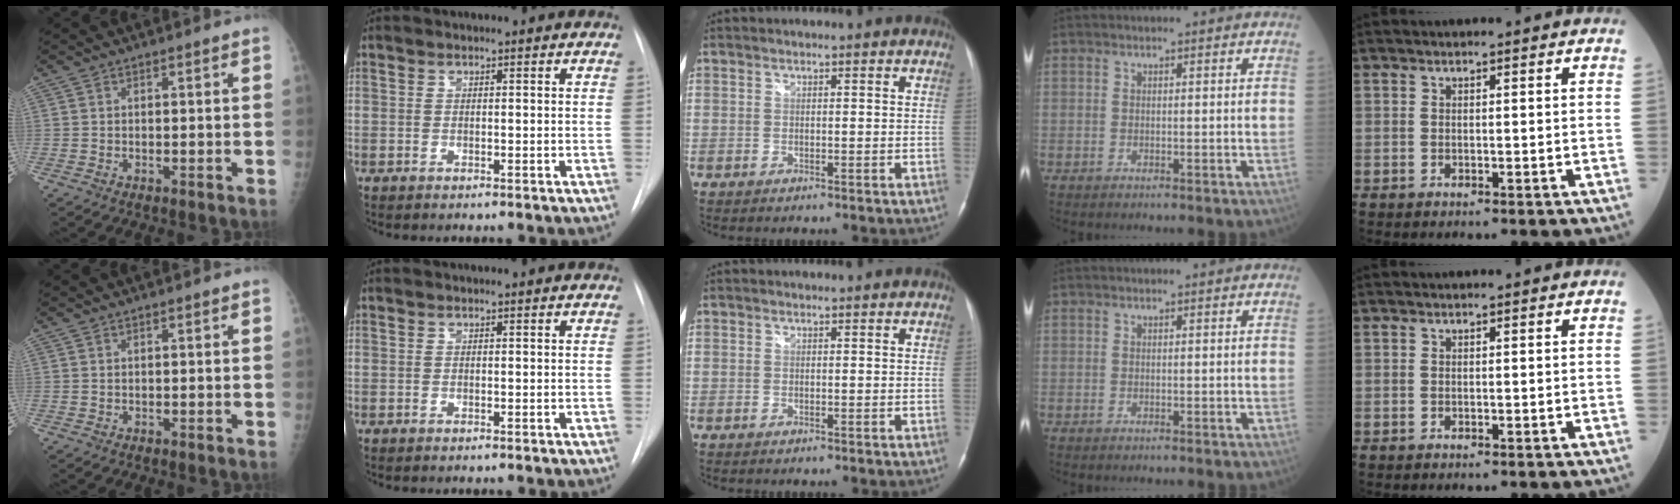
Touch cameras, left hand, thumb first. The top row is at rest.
{}